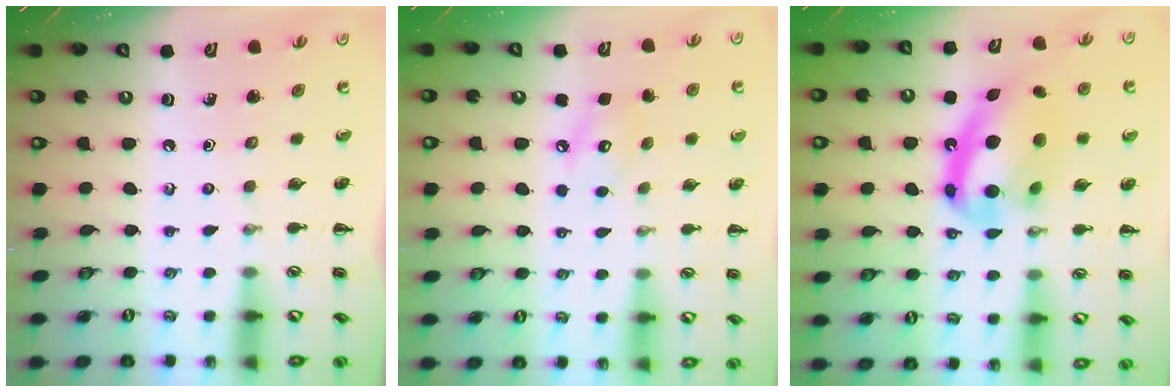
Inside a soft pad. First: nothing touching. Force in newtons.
{"total": 6.0, "press": 6.0, "slide": 0.5}
{"total": 17.5, "press": 17.0, "slide": 4.1}